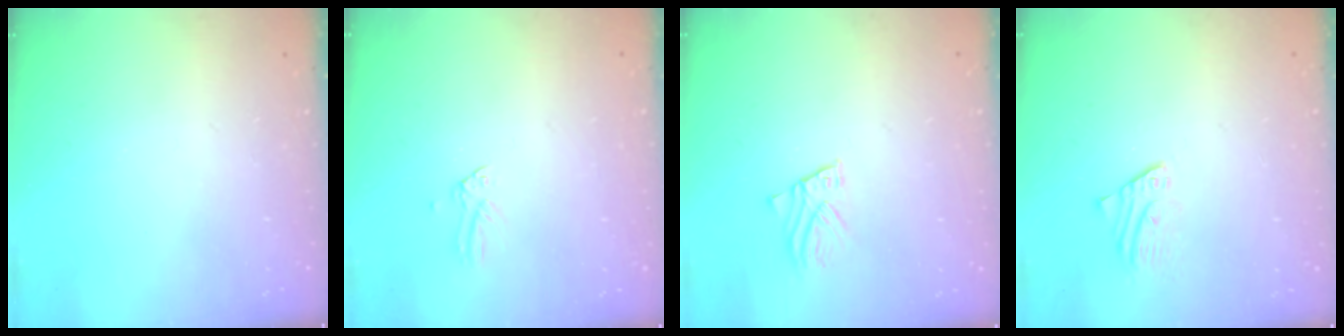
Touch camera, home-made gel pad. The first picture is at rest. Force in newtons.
{"total": 0.0}
{"total": 2.2, "press": 2.2, "slide": 0.2}
{"total": 1.7, "press": 1.7, "slide": 0.1}